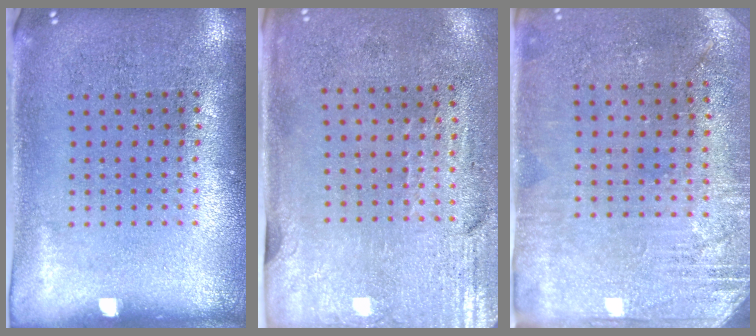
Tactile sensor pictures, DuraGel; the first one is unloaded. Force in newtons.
{"total": 2.9, "press": 2.5, "slide": 1.5}
{"total": 2.8, "press": 2.5, "slide": 1.2}